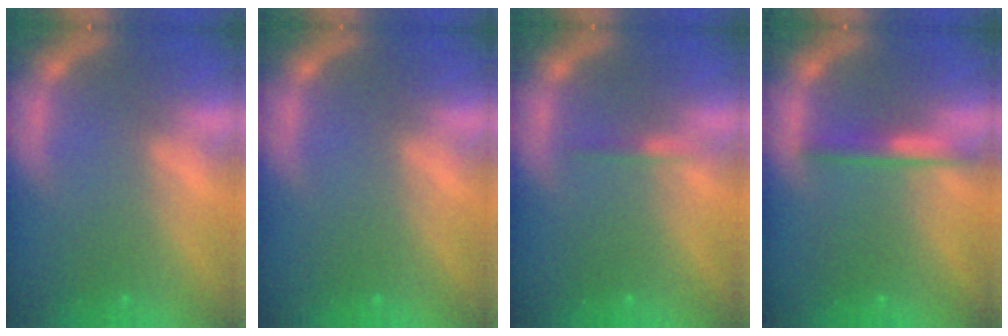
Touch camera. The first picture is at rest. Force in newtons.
{"total": 0.0}
{"total": 0.9}
{"total": 2.4}